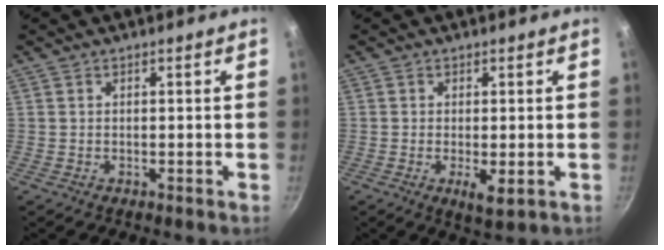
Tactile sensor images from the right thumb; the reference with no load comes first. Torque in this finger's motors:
{"motor_torque": [-0.24, 0.27, -0.11, -0.19, 0.11]}